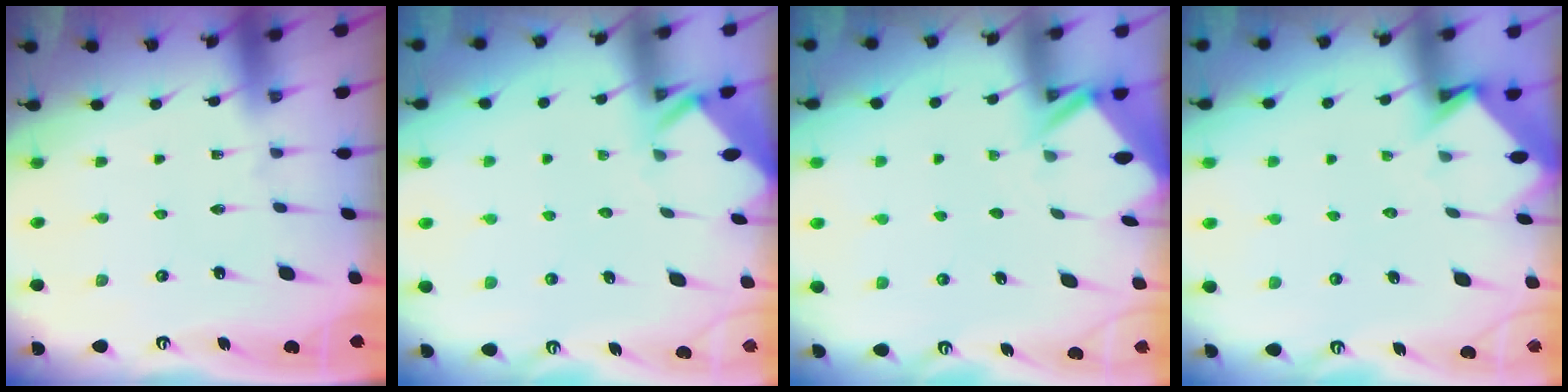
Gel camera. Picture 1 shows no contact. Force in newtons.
{"total": 3.5, "press": 3.5, "slide": 0.1}
{"total": 2.4, "press": 2.4, "slide": 0.1}
{"total": 3.7, "press": 3.7, "slide": 0.2}